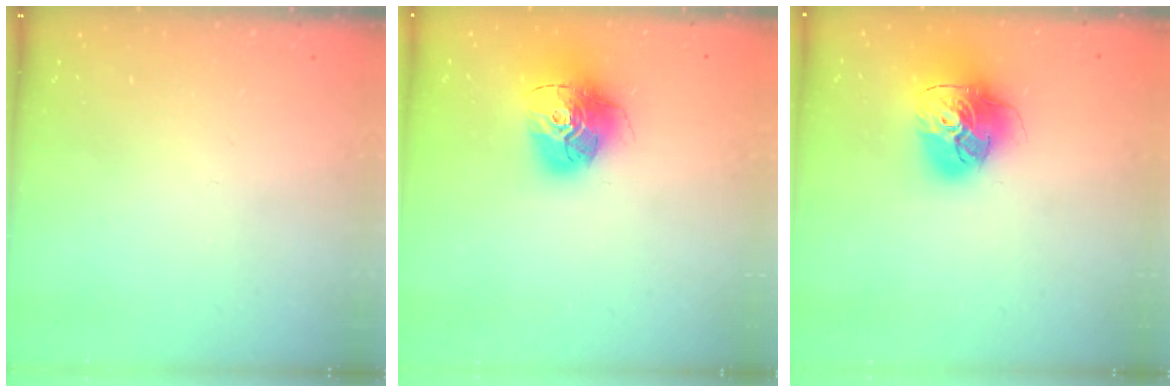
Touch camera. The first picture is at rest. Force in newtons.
{"total": 16.5, "press": 16.4, "slide": 1.5}
{"total": 17.5, "press": 17.4, "slide": 1.9}